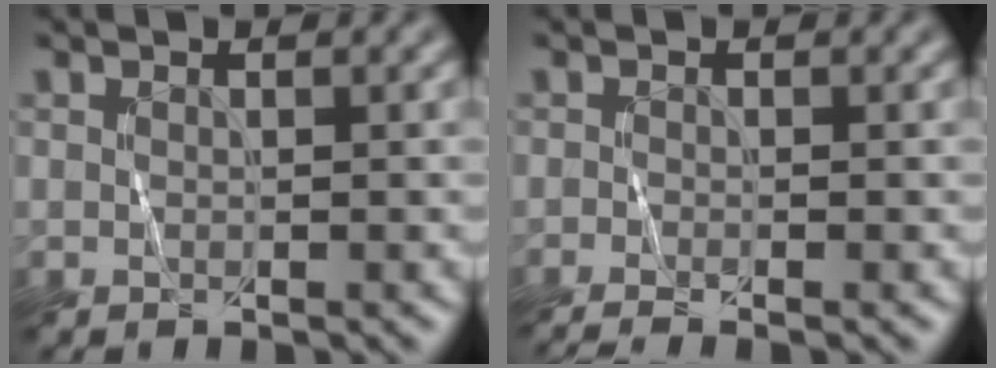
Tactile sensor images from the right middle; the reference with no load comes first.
{"total": 2.9, "force": [-1.7, 0.7, 2.2], "torque": [-0.037, -0.007, -0.033]}